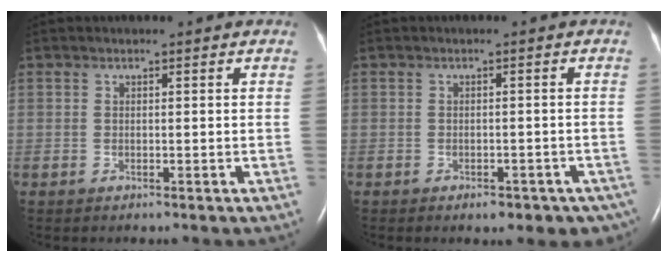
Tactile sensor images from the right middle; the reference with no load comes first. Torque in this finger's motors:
{"motor_torque": [0.27, -0.22, 0.06, 0.02]}